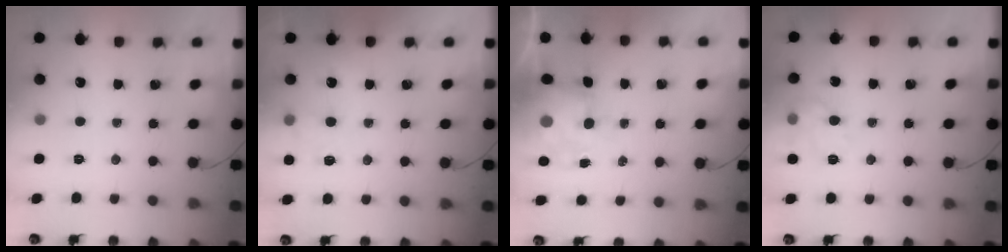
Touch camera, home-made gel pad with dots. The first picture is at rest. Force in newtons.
{"total": 7.9, "press": 7.8, "slide": 1.6}
{"total": 6.6, "press": 6.4, "slide": 1.4}
{"total": 10.2, "press": 10.2, "slide": 0.4}